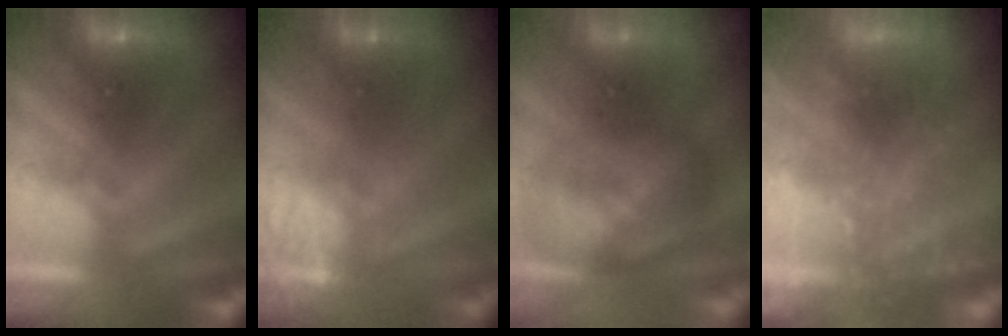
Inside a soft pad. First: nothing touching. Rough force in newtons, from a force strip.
{"total": 4.7}
{"total": 8.1}
{"total": 7.7}